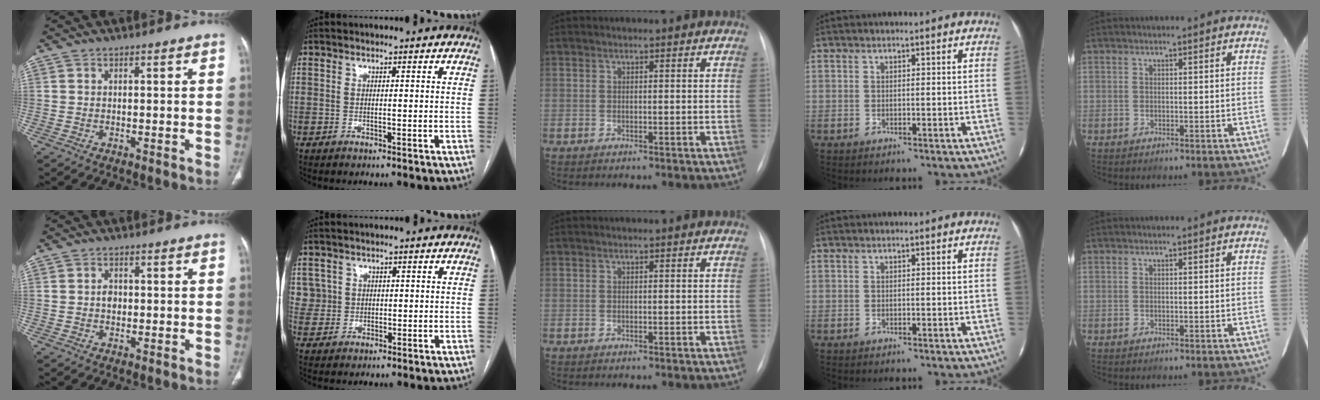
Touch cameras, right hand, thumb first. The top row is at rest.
{"thumb": {"total": 2.1, "force": [-0.1, 1.6, 1.3], "torque": [-0.012, 0.004, -0.002]}, "index": {"total": 3.3, "force": [1.2, 3.1, -0.3], "torque": [0.022, 0.009, 0.021]}}